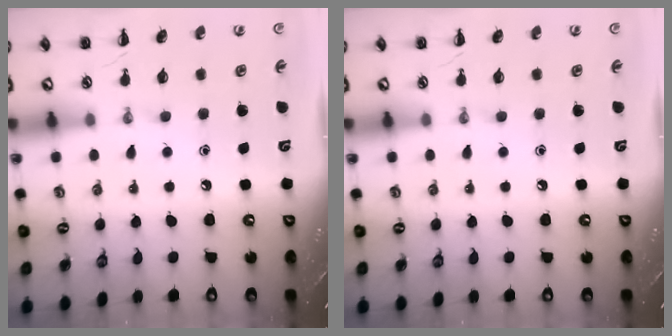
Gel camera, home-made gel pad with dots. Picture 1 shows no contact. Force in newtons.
{"total": 0.0}